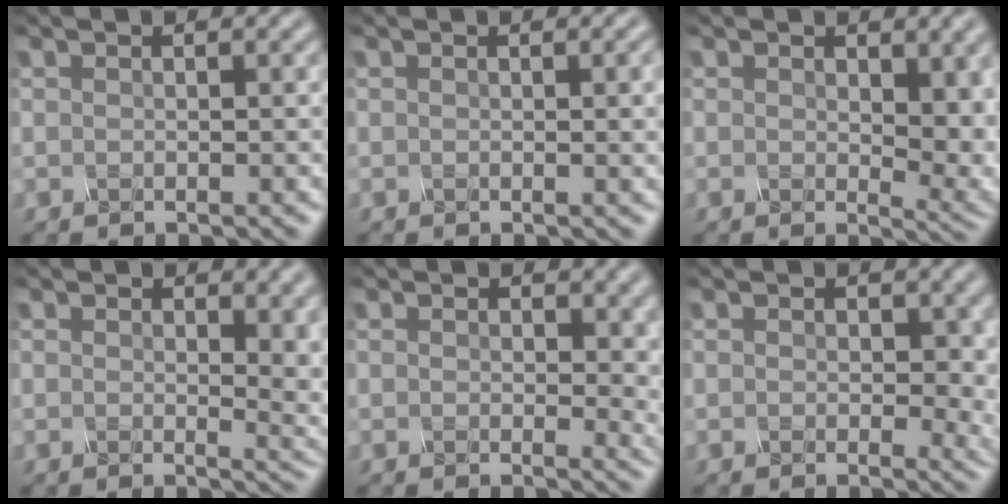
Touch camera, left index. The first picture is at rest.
{"total": 2.0, "force": [0.2, 0.5, 2.0], "torque": [-0.019, 0.002, -0.001]}
{"total": 5.5, "force": [1.0, 2.8, 4.6], "torque": [-0.064, -0.014, 0.020]}
{"total": 4.4, "force": [1.0, 1.8, 3.9], "torque": [-0.044, -0.008, 0.015]}
{"total": 3.9, "force": [0.8, 2.3, 3.1], "torque": [-0.024, -0.004, 0.006]}
{"total": 4.2, "force": [0.4, 2.6, 3.2], "torque": [-0.027, -0.008, 0.004]}